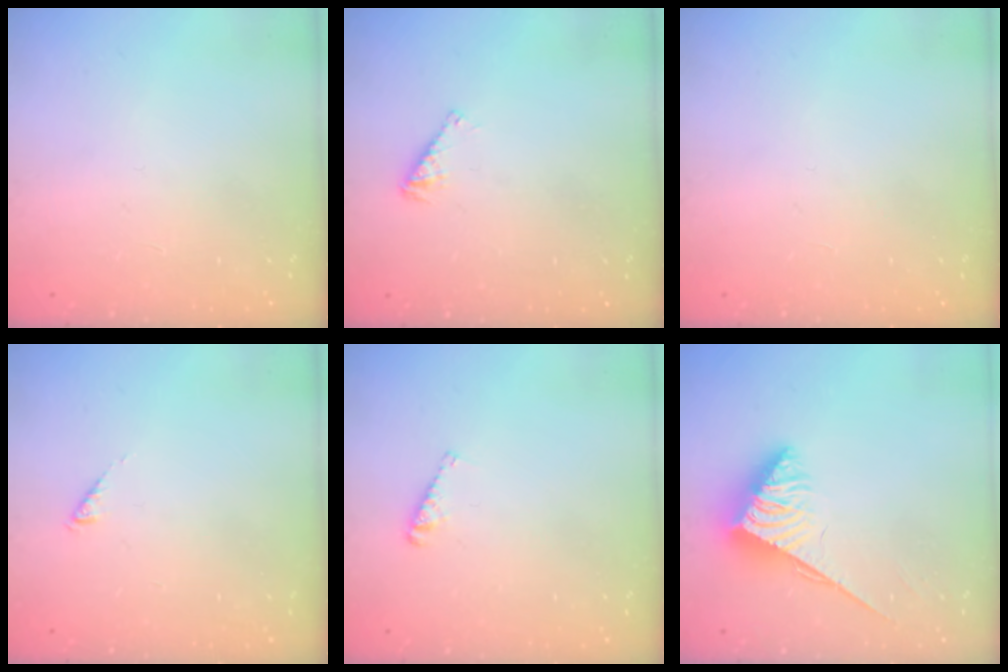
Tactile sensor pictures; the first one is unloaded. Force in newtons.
{"total": 3.3, "press": 3.2, "slide": 0.6}
{"total": 0.0}
{"total": 0.0}
{"total": 3.7, "press": 3.7, "slide": 0.3}
{"total": 3.9, "press": 3.9, "slide": 0.6}